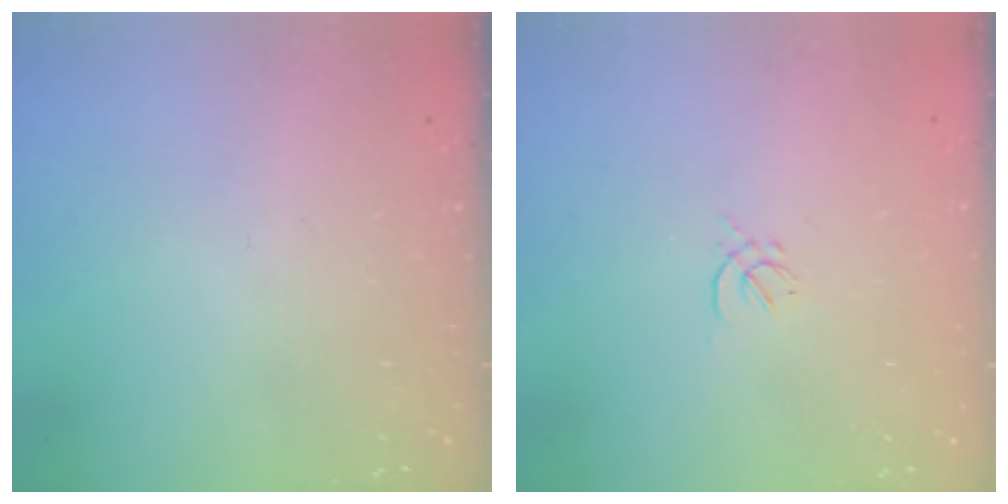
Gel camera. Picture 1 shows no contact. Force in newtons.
{"total": 0.7, "press": 0.5, "slide": 0.5}